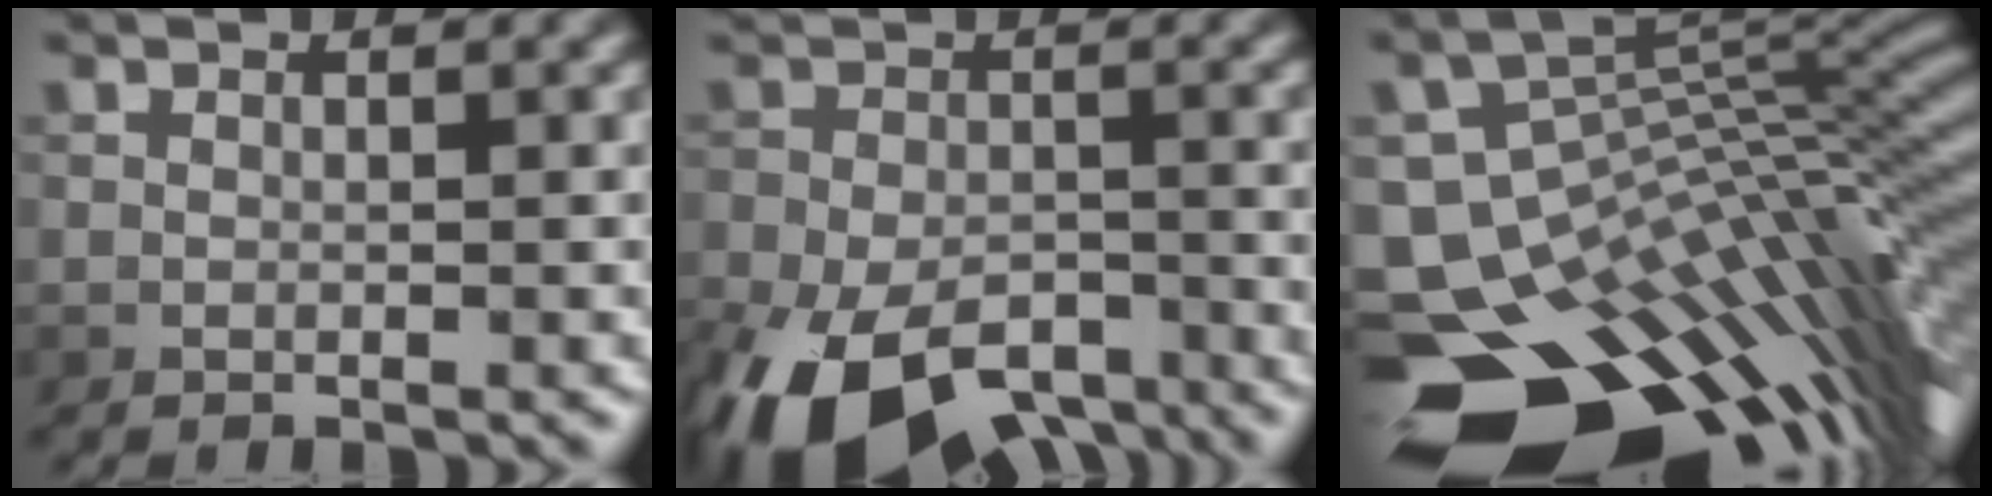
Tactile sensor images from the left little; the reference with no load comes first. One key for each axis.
{"total": 13.1, "fx": -8.3, "fy": 6.8, "fz": 7.6, "tx": -0.165, "ty": -0.051, "tz": -0.128}
{"total": 17.4, "fx": -10.0, "fy": 8.7, "fz": 11.2, "tx": -0.169, "ty": 0.002, "tz": -0.135}